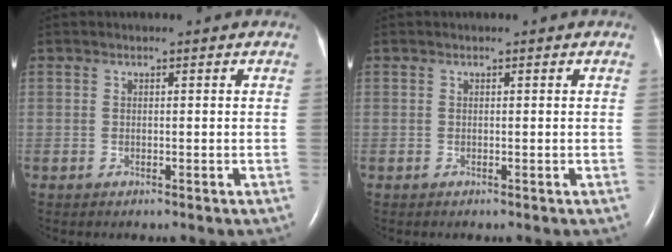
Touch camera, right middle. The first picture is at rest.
{"total": 0.0}